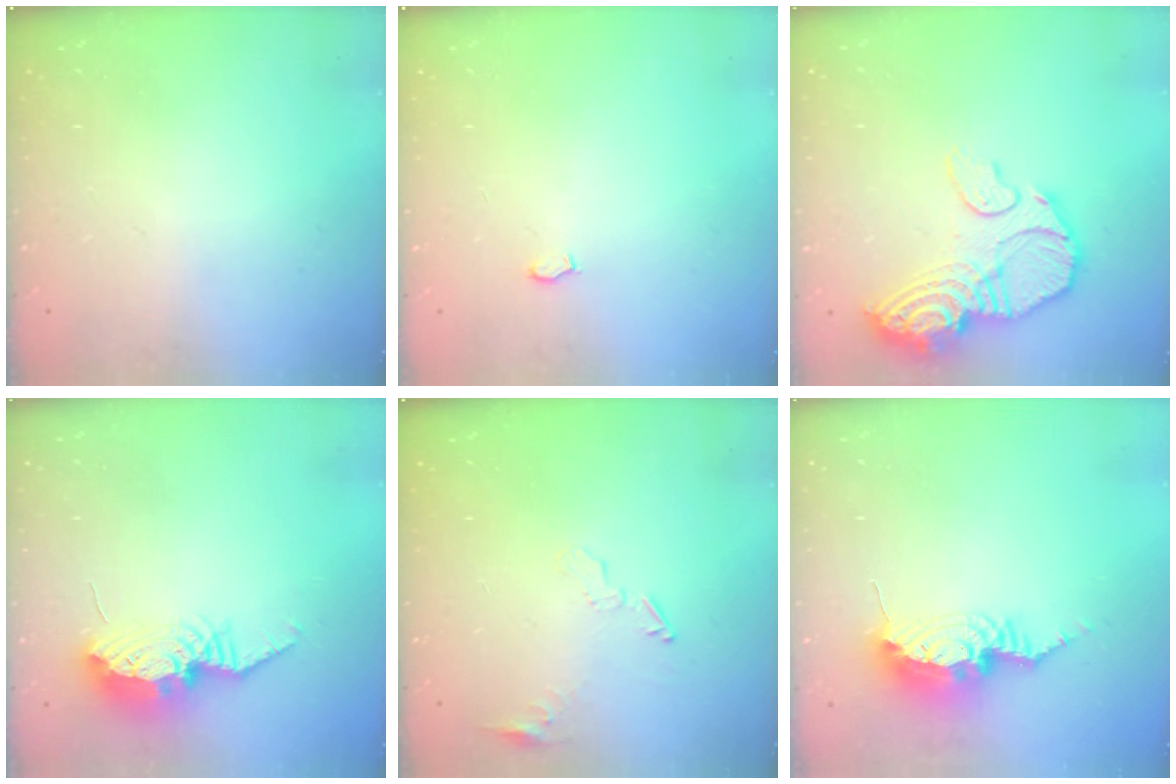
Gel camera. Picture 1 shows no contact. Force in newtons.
{"total": 3.7, "press": 2.7, "slide": 2.5}
{"total": 15.3, "press": 15.2, "slide": 1.4}
{"total": 11.9, "press": 11.8, "slide": 1.1}
{"total": 4.8, "press": 4.8, "slide": 0.2}
{"total": 10.8, "press": 10.7, "slide": 1.2}